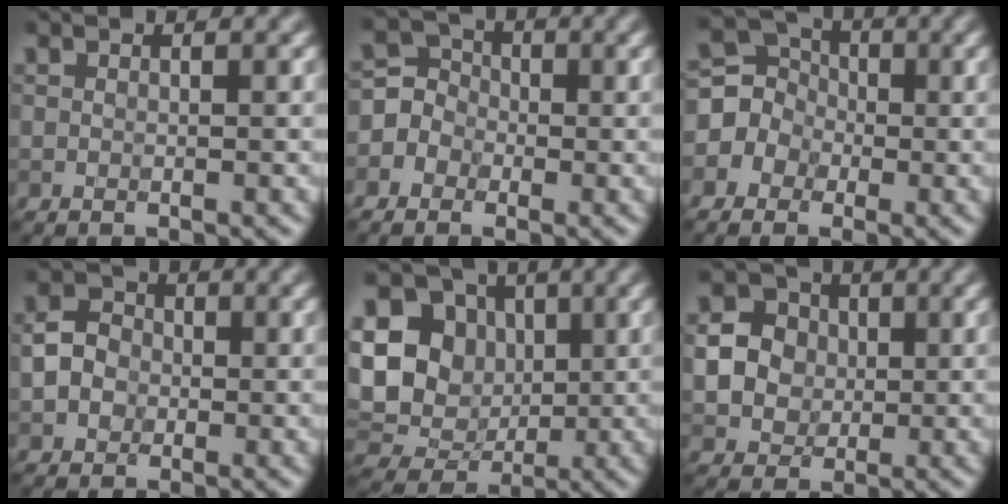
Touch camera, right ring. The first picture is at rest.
{"total": 3.0, "force": [-1.2, 2.7, 0.4], "torque": [0.009, 0.020, -0.034]}
{"total": 3.5, "force": [-0.8, 3.3, 0.7], "torque": [0.001, 0.013, -0.029]}
{"total": 2.9, "force": [-0.5, 2.5, 1.3], "torque": [-0.020, 0.005, -0.015]}
{"total": 12.4, "force": [1.9, 10.6, 6.1], "torque": [-0.141, 0.012, 0.021]}
{"total": 4.6, "force": [0.2, 4.2, 1.7], "torque": [-0.030, 0.006, -0.006]}